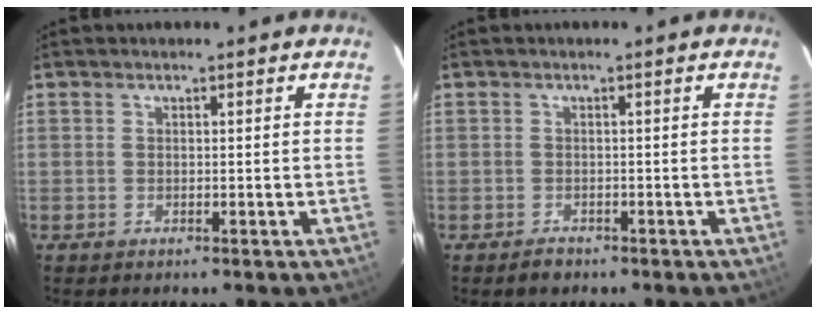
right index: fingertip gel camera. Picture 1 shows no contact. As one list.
[{"total": 1.8, "force": [-1.3, 1.2, 0.4], "torque": [-0.009, 0.000, -0.018]}]